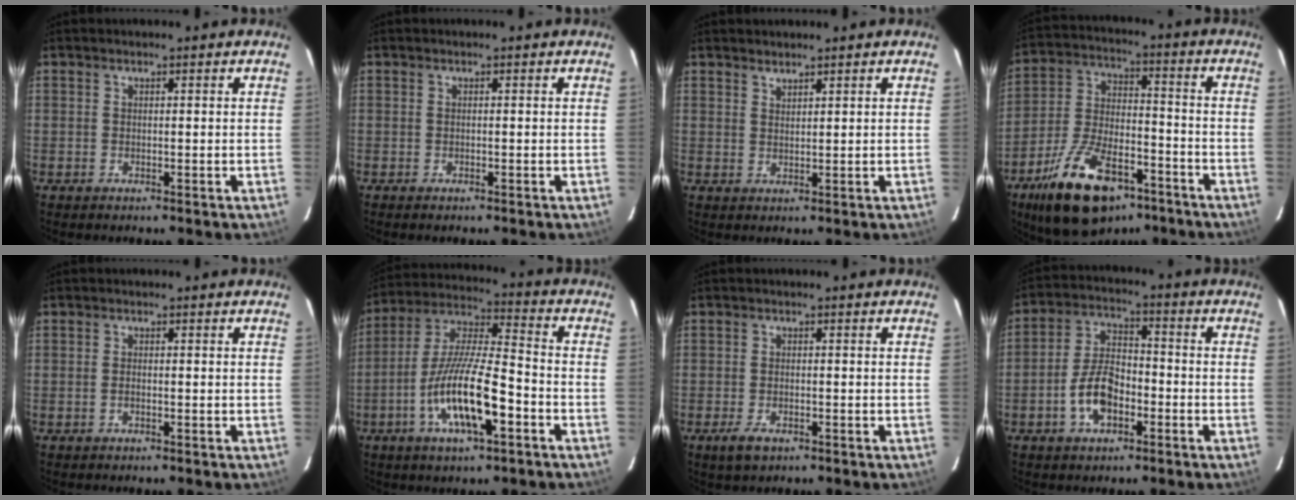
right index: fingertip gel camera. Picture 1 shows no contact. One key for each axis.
{"total": 0.8, "fx": -0.6, "fy": 0.2, "fz": 0.3, "tx": -0.009, "ty": -0.002, "tz": -0.013}
{"total": 1.4, "fx": 1.3, "fy": 0.4, "fz": 0.2, "tx": -0.003, "ty": 0.002, "tz": 0.024}
{"total": 20.3, "fx": -12.8, "fy": 9.3, "fz": 12.6, "tx": -0.246, "ty": -0.008, "tz": -0.212}
{"total": 1.0, "fx": -0.5, "fy": 0.5, "fz": 0.8, "tx": -0.018, "ty": 0.001, "tz": -0.009}
{"total": 15.3, "fx": -6.1, "fy": 3.6, "fz": 13.6, "tx": -0.271, "ty": -0.011, "tz": -0.117}
{"total": 3.7, "fx": -2.2, "fy": 1.8, "fz": 2.4, "tx": -0.057, "ty": -0.009, "tz": -0.038}
{"total": 9.2, "fx": -3.9, "fy": 5.0, "fz": 6.6, "tx": -0.135, "ty": 0.016, "tz": -0.065}